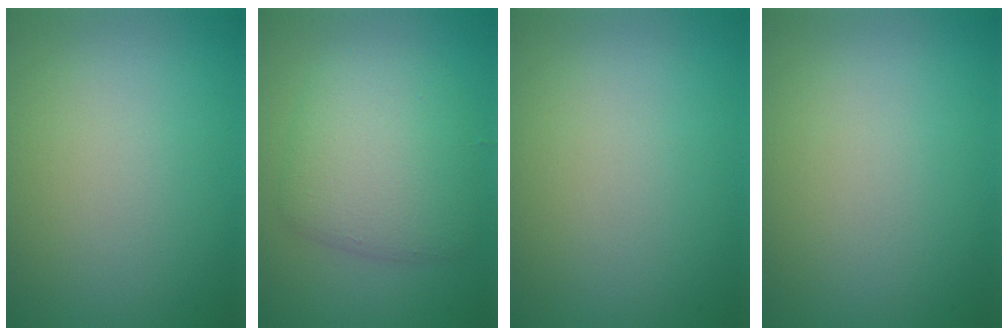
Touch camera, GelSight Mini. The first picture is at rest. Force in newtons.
{"total": 5.2, "press": 5.2, "slide": 0.2}
{"total": 0.0}
{"total": 0.0}